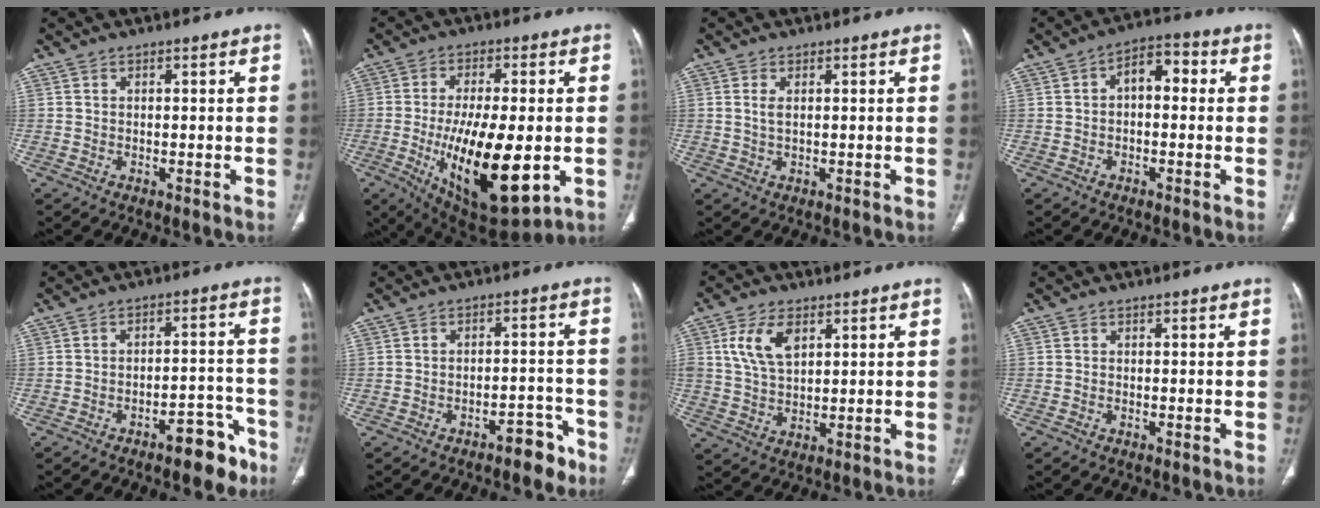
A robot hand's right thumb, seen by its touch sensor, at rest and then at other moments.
{"total": 20.4, "force": [-4.1, 8.0, 18.4], "torque": [-0.317, -0.021, -0.046]}
{"total": 1.9, "force": [0.5, 0.8, 1.6], "torque": [-0.039, 0.002, 0.015]}
{"total": 6.3, "force": [0.4, 3.8, 5.0], "torque": [-0.055, 0.025, -0.007]}
{"total": 8.3, "force": [-5.5, 3.5, 5.2], "torque": [-0.050, 0.050, -0.072]}
{"total": 5.7, "force": [-3.9, 2.6, 3.2], "torque": [-0.028, 0.042, -0.049]}
{"total": 8.3, "force": [3.2, 4.7, 6.1], "torque": [-0.115, -0.007, 0.065]}
{"total": 0.0}